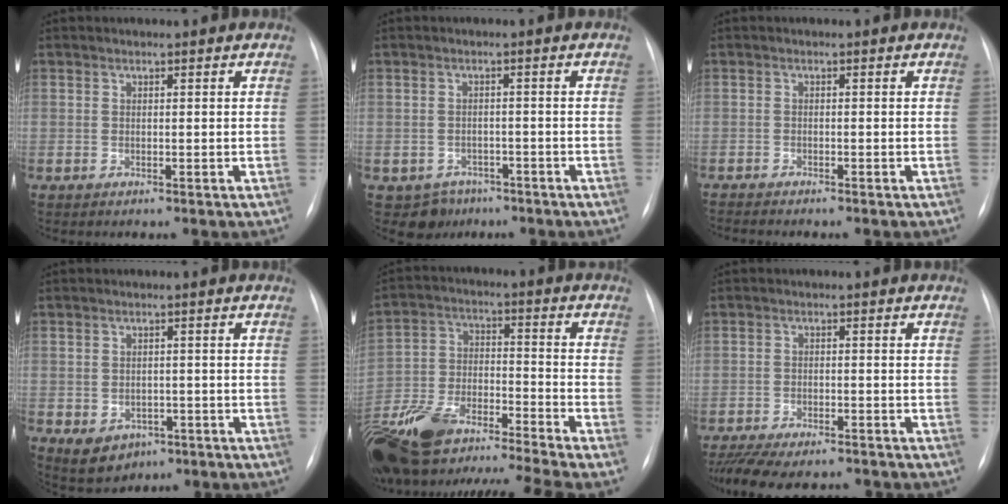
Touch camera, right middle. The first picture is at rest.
{"total": 4.1, "force": [-2.5, 3.2, 0.3], "torque": [-0.003, 0.010, -0.031]}
{"total": 3.5, "force": [-3.2, 0.3, 1.4], "torque": [-0.017, -0.006, -0.043]}
{"total": 5.0, "force": [-2.0, 4.0, 2.0], "torque": [-0.033, 0.008, -0.012]}
{"total": 18.3, "force": [-14.6, 2.2, 10.8], "torque": [-0.232, 0.005, -0.262]}
{"total": 12.8, "force": [-11.4, 3.2, 5.0], "torque": [-0.103, -0.006, -0.160]}